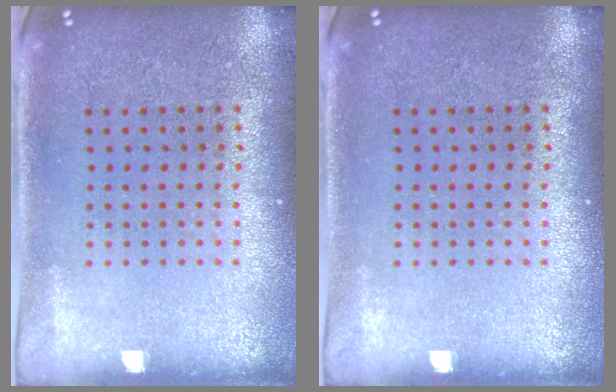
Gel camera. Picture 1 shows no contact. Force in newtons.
{"total": 0.0}